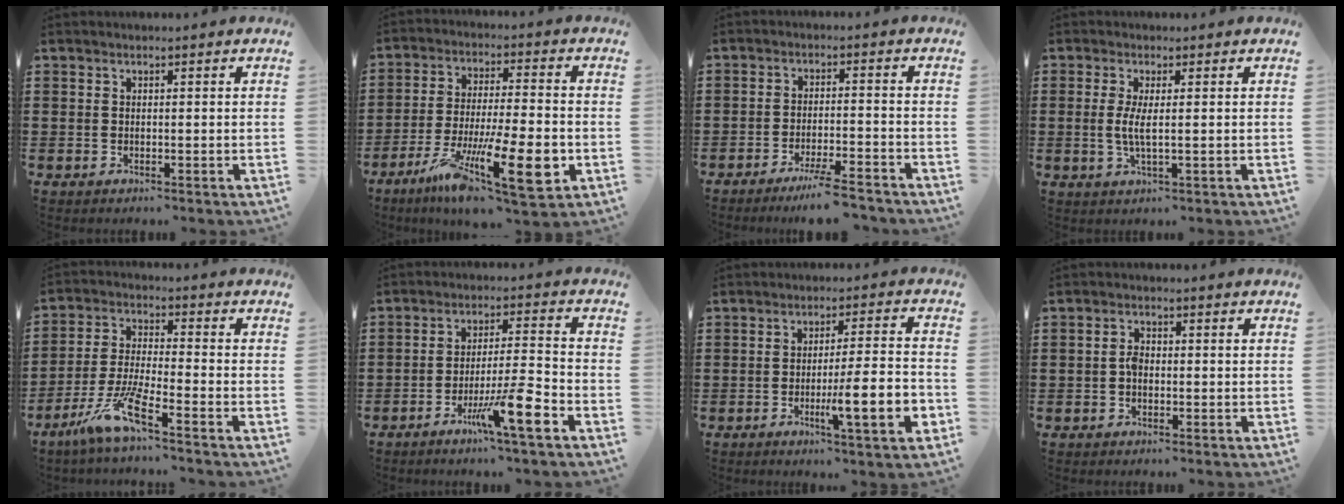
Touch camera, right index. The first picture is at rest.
{"total": 17.1, "force": [-7.5, 4.6, 14.6], "torque": [-0.265, 0.012, -0.113]}
{"total": 5.1, "force": [-4.4, -0.2, 2.7], "torque": [-0.050, -0.013, -0.081]}
{"total": 3.4, "force": [0.0, 0.2, 3.4], "torque": [-0.071, -0.010, -0.002]}
{"total": 8.2, "force": [-5.6, 0.2, 6.0], "torque": [-0.145, -0.023, -0.114]}
{"total": 9.8, "force": [-5.2, 0.4, 8.3], "torque": [-0.151, -0.007, -0.093]}
{"total": 9.9, "force": [-3.3, 1.1, 9.2], "torque": [-0.140, -0.007, -0.056]}
{"total": 2.0, "force": [-0.3, 1.1, 1.7], "torque": [-0.032, 0.002, -0.006]}